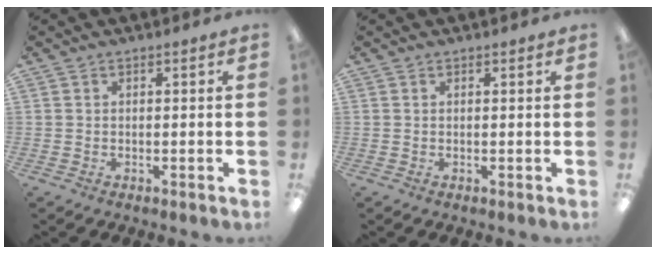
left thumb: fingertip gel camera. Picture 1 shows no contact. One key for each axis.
{"total": 0.0}